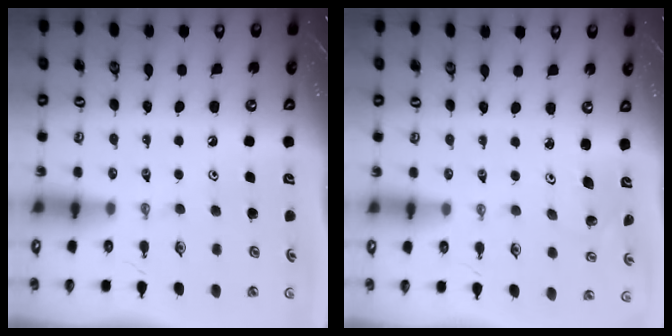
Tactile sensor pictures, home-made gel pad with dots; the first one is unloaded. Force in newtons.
{"total": 2.3, "press": 2.3, "slide": 0.2}